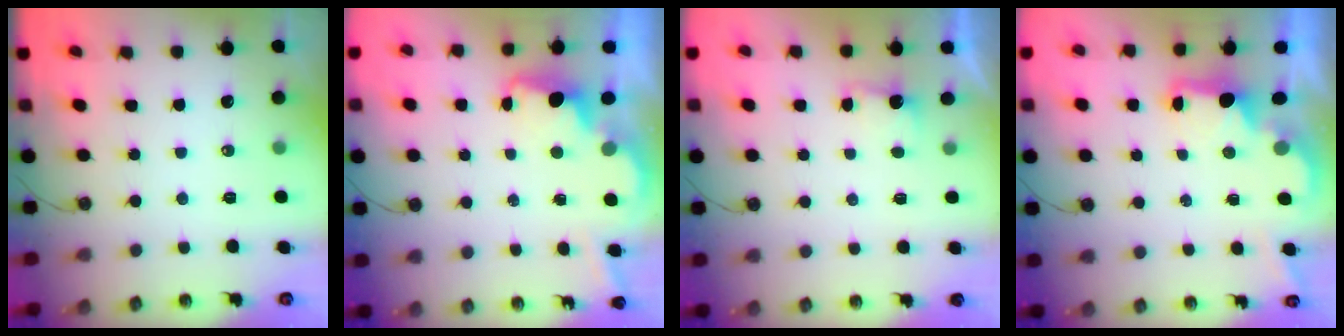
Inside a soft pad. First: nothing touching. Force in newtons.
{"total": 3.5, "press": 3.4, "slide": 0.8}
{"total": 2.2, "press": 1.9, "slide": 1.0}
{"total": 2.1, "press": 1.9, "slide": 0.8}